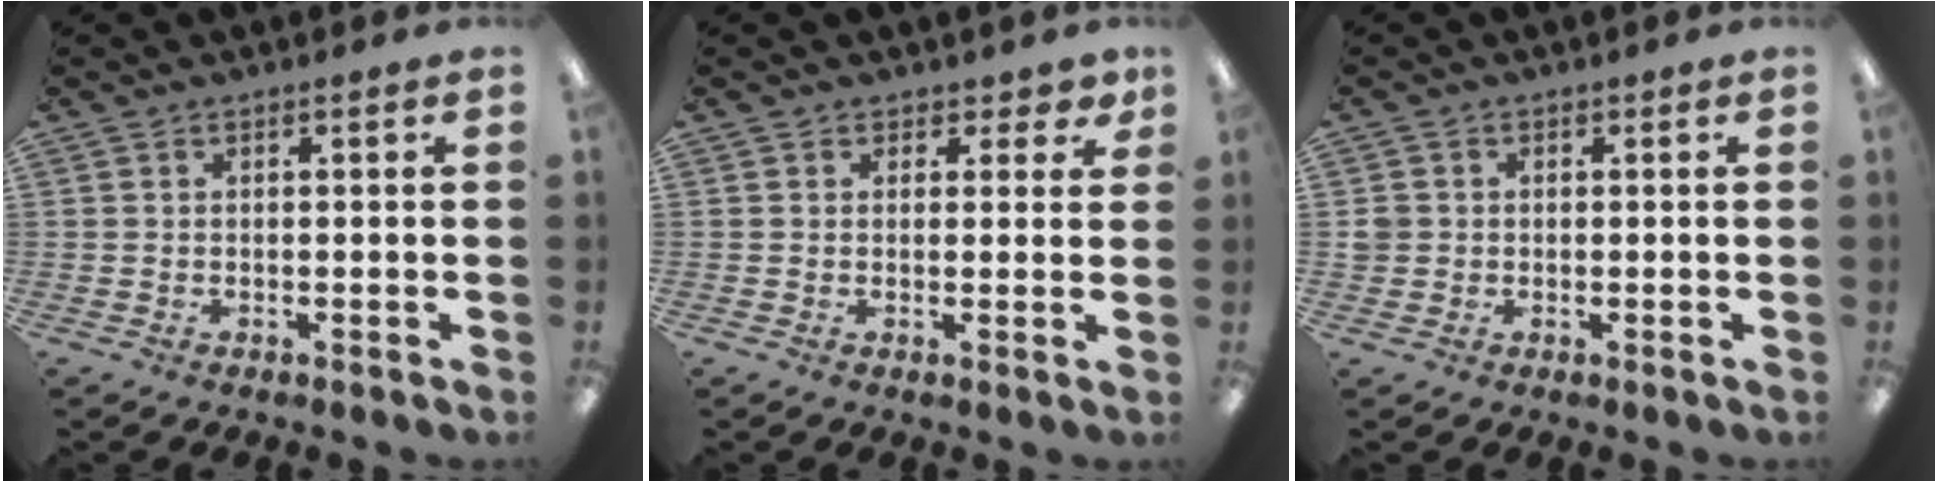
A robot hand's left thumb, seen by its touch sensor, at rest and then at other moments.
{"total": 2.7, "force": [1.8, 1.9, 0.8], "torque": [0.007, -0.008, 0.029]}
{"total": 2.4, "force": [0.2, 2.3, 0.4], "torque": [-0.001, 0.001, 0.001]}